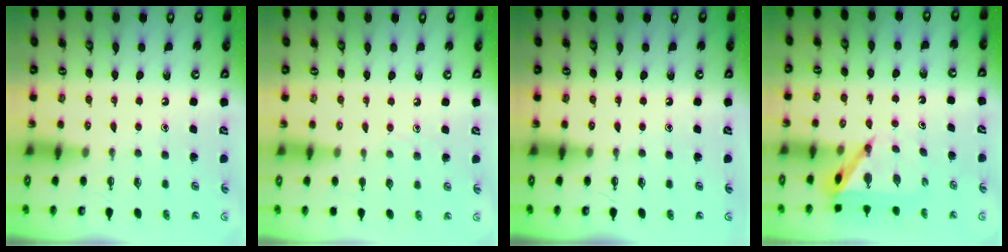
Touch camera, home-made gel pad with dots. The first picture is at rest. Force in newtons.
{"total": 3.5, "press": 3.5, "slide": 0.4}
{"total": 0.0}
{"total": 5.4, "press": 5.4, "slide": 0.3}